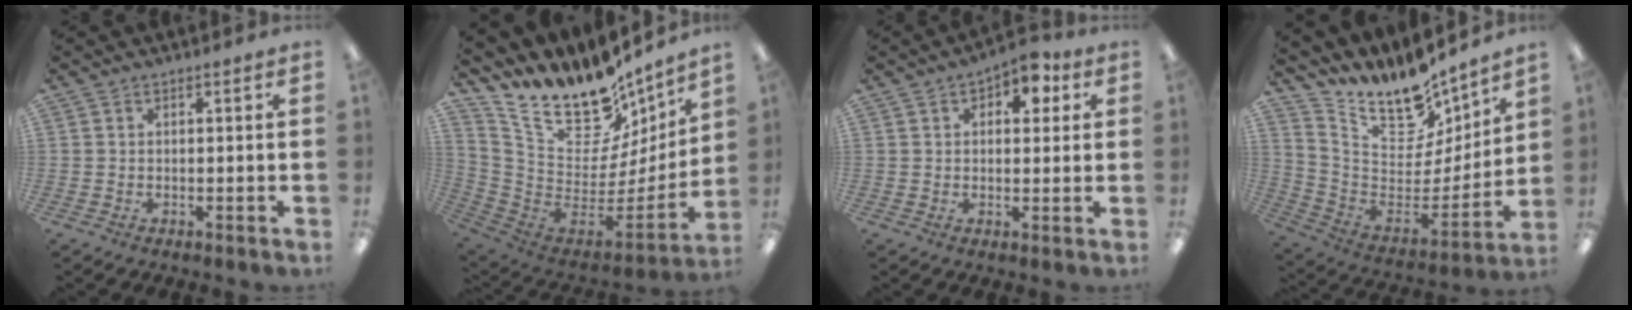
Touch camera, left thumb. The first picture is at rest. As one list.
[{"total": 18.3, "force": [14.8, 8.0, 7.2], "torque": [-0.128, -0.135, 0.266]}, {"total": 6.5, "force": [3.1, 3.9, 4.1], "torque": [-0.046, -0.006, 0.049]}, {"total": 14.6, "force": [12.2, 6.4, 5.0], "torque": [-0.094, -0.115, 0.217]}]